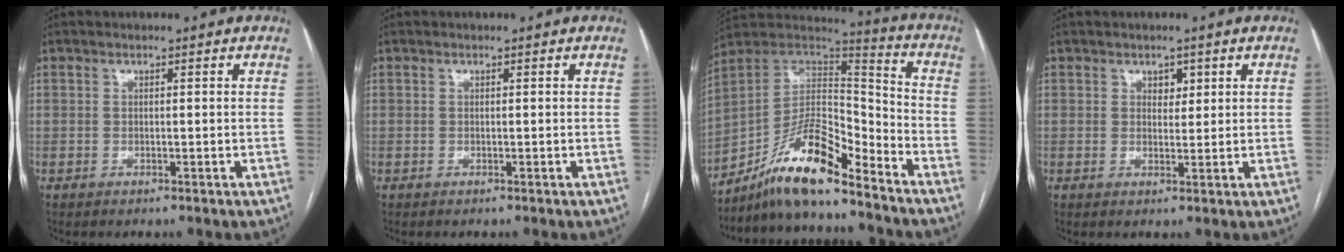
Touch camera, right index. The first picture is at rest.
{"total": 0.0}
{"total": 14.8, "force": [-11.2, 2.8, 9.4], "torque": [-0.160, 0.025, -0.195]}
{"total": 1.9, "force": [1.0, 1.2, 1.1], "torque": [-0.012, 0.000, 0.015]}